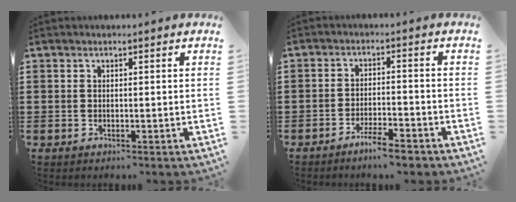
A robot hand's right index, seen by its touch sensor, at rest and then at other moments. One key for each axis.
{"total": 4.1, "fx": -3.5, "fy": 0.2, "fz": 2.0, "tx": -0.041, "ty": -0.003, "tz": -0.066}